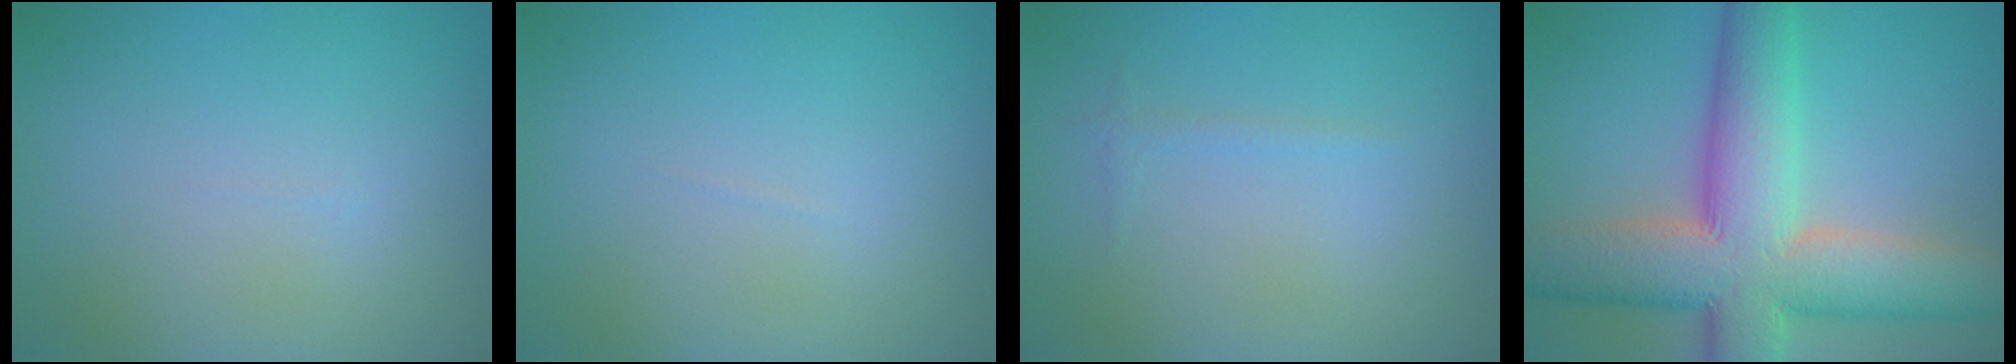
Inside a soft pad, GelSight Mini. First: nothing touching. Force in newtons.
{"total": 0.0}
{"total": 0.6, "press": 0.6, "slide": 0.1}
{"total": 12.2, "press": 12.2, "slide": 0.7}